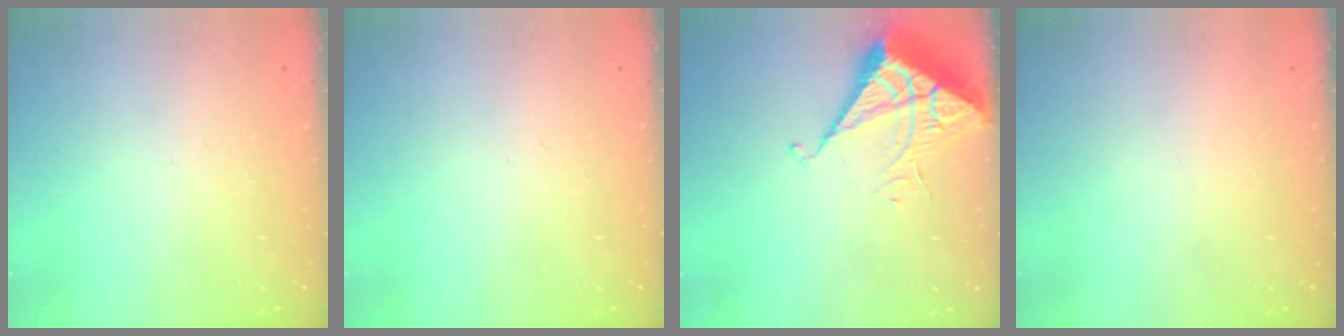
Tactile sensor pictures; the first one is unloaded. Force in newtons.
{"total": 0.0}
{"total": 7.0, "press": 7.0, "slide": 0.3}
{"total": 1.5, "press": 1.5, "slide": 0.1}